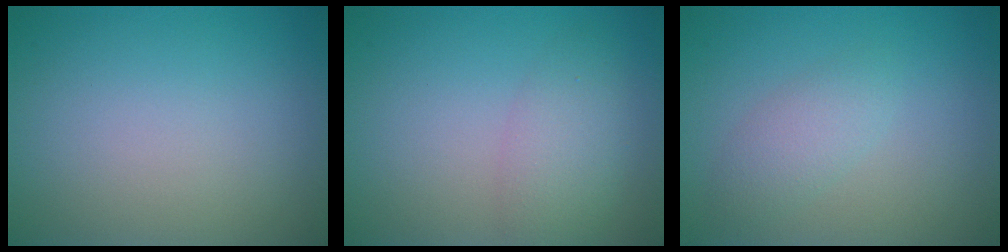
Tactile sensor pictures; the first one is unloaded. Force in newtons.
{"total": 3.0, "press": 3.0, "slide": 0.1}
{"total": 2.1, "press": 2.1, "slide": 0.0}